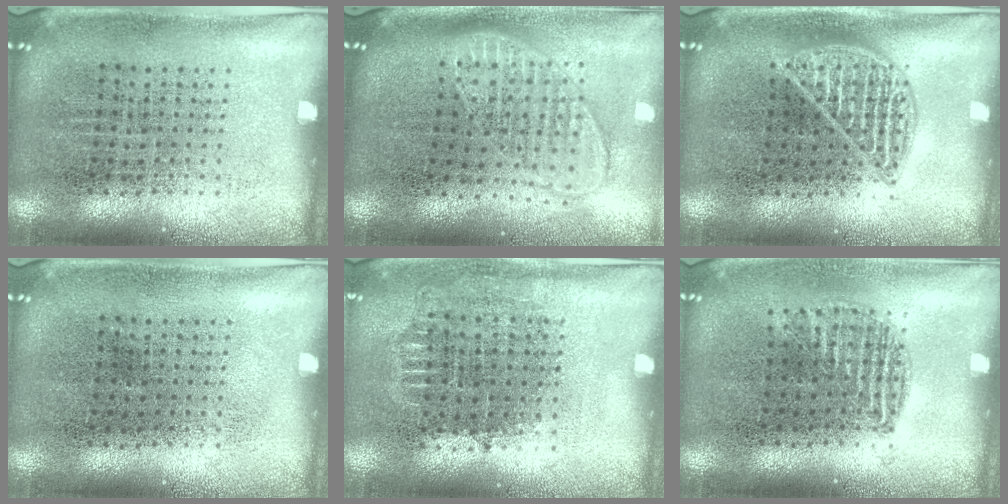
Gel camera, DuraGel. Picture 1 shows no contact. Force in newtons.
{"total": 1.8, "press": 1.5, "slide": 1.0}
{"total": 2.0, "press": 2.0, "slide": 0.2}
{"total": 0.0}
{"total": 0.7, "press": 0.7, "slide": 0.2}
{"total": 0.9, "press": 0.8, "slide": 0.5}